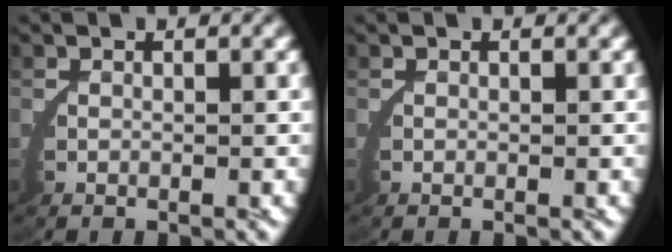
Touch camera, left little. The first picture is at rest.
{"total": 0.0}